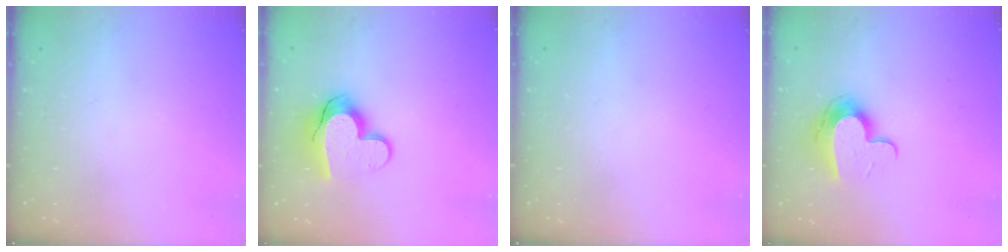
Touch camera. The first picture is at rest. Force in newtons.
{"total": 12.4, "press": 12.3, "slide": 1.1}
{"total": 0.0}
{"total": 11.5, "press": 11.5, "slide": 0.4}